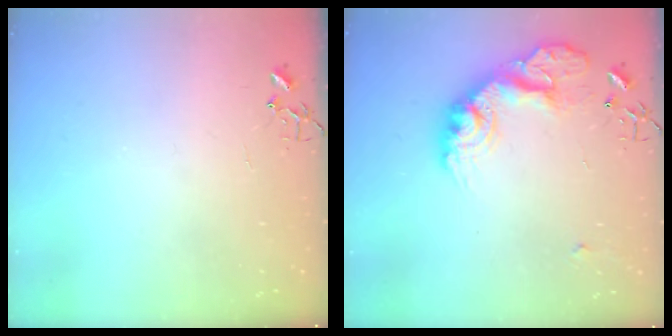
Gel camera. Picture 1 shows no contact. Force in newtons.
{"total": 19.4, "press": 19.4, "slide": 1.4}